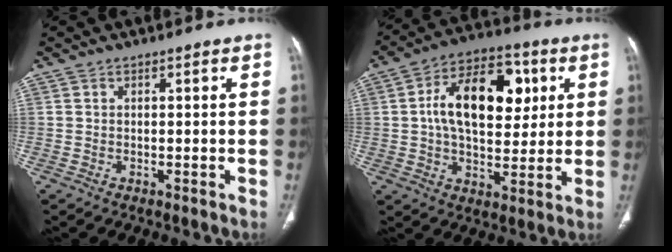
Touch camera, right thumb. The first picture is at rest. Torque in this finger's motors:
{"motor_torque": [0.26, 0.41, 1.67, 0.12, 0.39]}